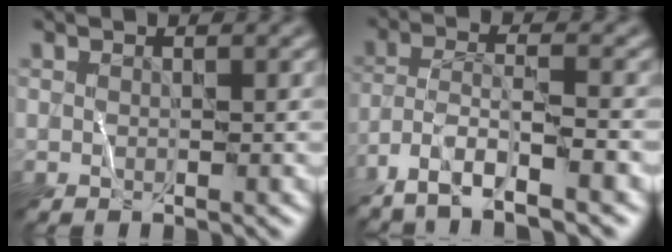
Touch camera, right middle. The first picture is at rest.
{"total": 7.8, "force": [-5.4, 1.8, 5.4], "torque": [-0.095, 0.002, -0.102]}